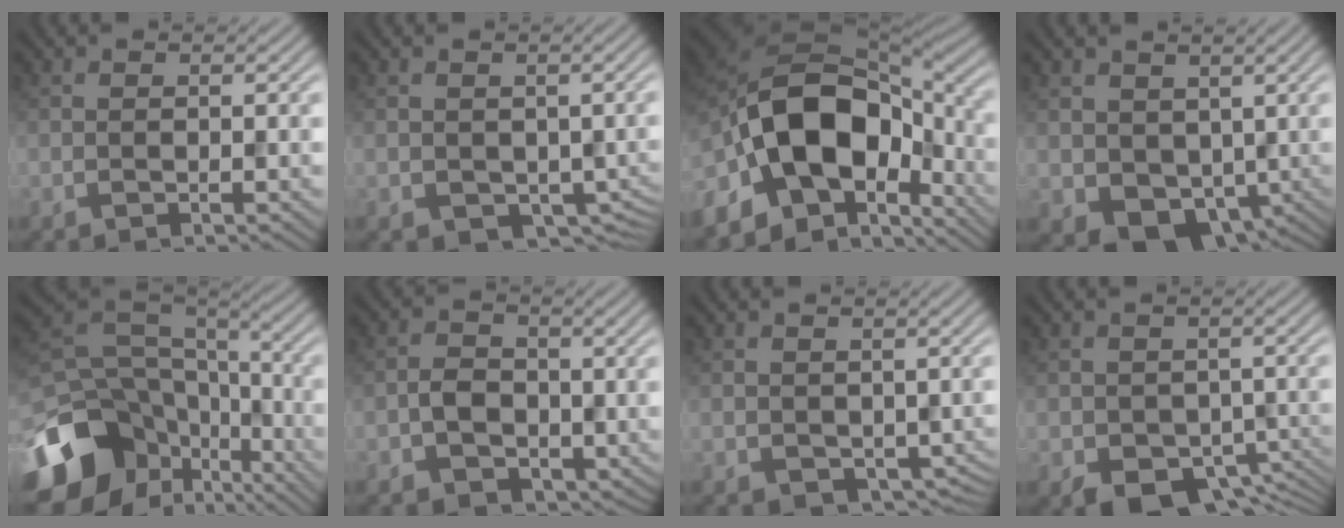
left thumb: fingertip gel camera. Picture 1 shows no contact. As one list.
[{"total": 3.5, "force": [-0.8, 2.8, 2.1], "torque": [-0.032, -0.026, 0.004]}, {"total": 15.1, "force": [-4.7, 9.6, 10.6], "torque": [-0.193, -0.004, -0.097]}, {"total": 5.7, "force": [-0.1, 4.8, 3.1], "torque": [-0.064, -0.032, 0.009]}, {"total": 18.1, "force": [-8.9, 13.4, 8.3], "torque": [-0.230, -0.046, -0.110]}, {"total": 3.9, "force": [-1.0, 3.3, 1.8], "torque": [-0.026, -0.011, -0.017]}, {"total": 2.6, "force": [-0.4, 2.1, 1.4], "torque": [-0.023, -0.021, 0.007]}, {"total": 6.1, "force": [-3.5, 4.1, 2.8], "torque": [-0.036, -0.032, -0.040]}]